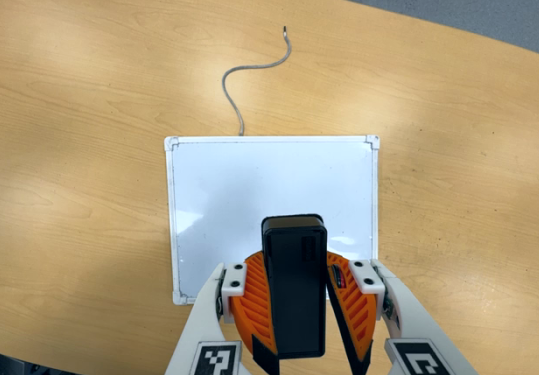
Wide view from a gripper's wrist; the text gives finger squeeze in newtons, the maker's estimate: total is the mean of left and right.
{"total": 8.9, "left": 9.5, "right": 8.4}